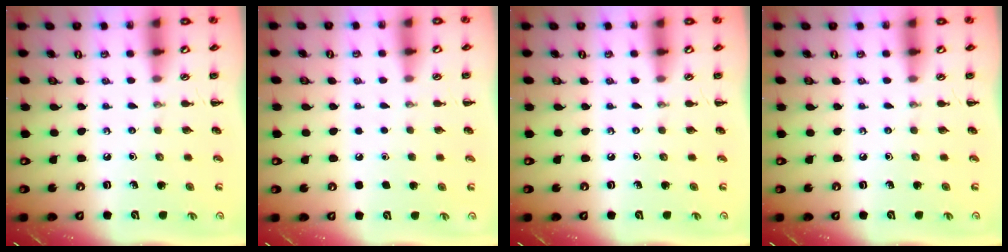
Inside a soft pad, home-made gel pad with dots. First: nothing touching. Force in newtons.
{"total": 1.7, "press": 1.7, "slide": 0.1}
{"total": 0.0}
{"total": 0.0}